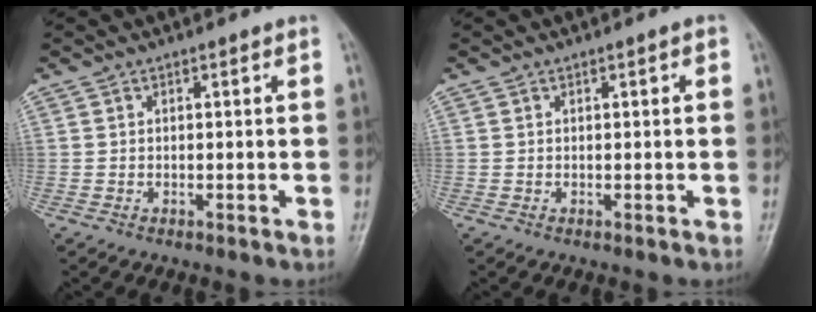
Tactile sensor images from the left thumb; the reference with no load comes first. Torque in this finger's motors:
{"motor_torque": [-0.20, -0.07, -0.29, -0.13, 0.00]}